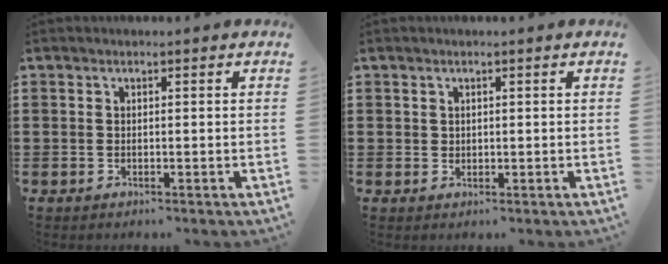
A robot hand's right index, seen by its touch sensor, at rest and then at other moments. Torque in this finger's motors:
{"motor_torque": [-0.10, -0.03, 0.00, -0.01]}